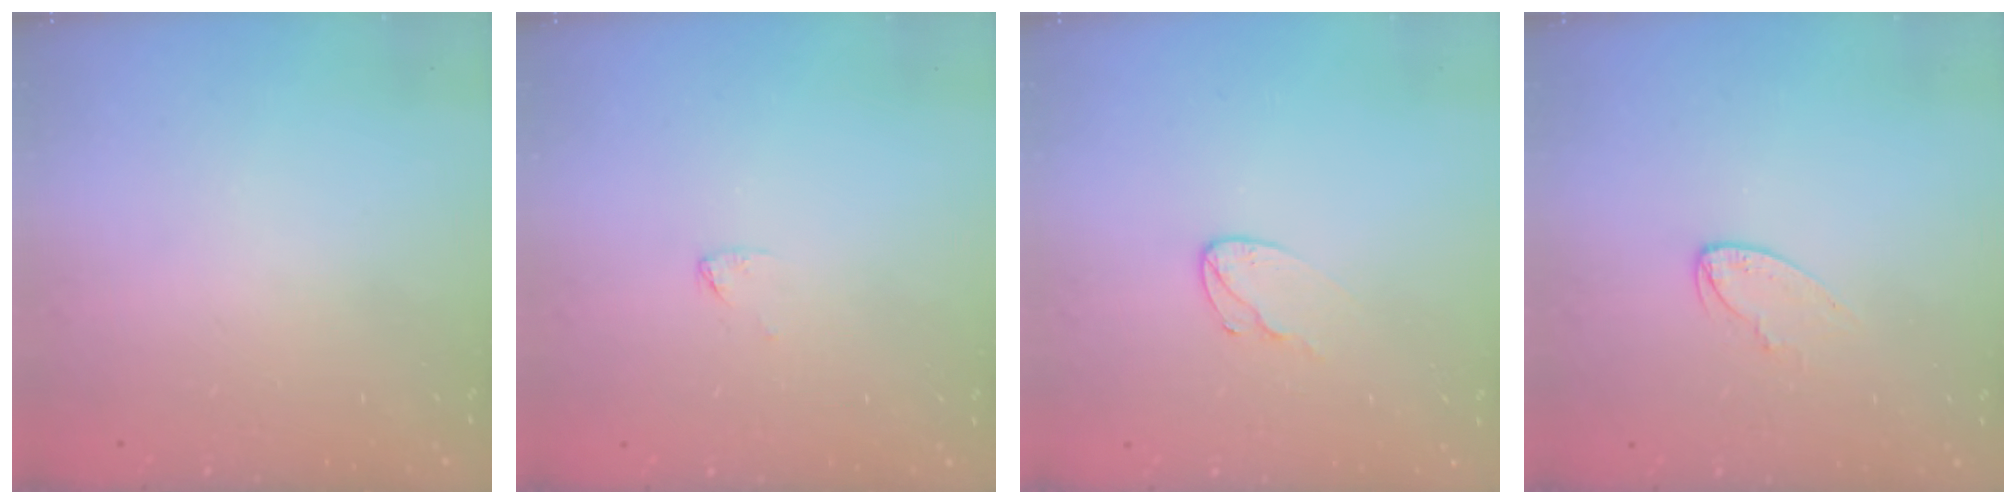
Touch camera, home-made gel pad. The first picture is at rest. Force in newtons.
{"total": 2.6, "press": 2.6, "slide": 0.2}
{"total": 5.1, "press": 5.1, "slide": 0.4}
{"total": 4.7, "press": 4.7, "slide": 0.4}